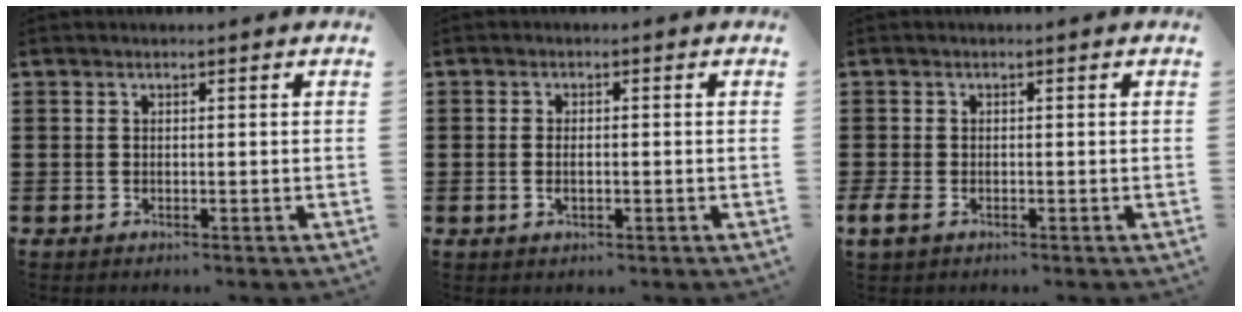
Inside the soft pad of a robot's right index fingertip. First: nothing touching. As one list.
[{"total": 2.0, "force": [-0.2, 1.0, 1.8], "torque": [-0.034, 0.002, -0.005]}, {"total": 1.5, "force": [-0.7, 1.0, 0.9], "torque": [-0.027, -0.003, -0.016]}]